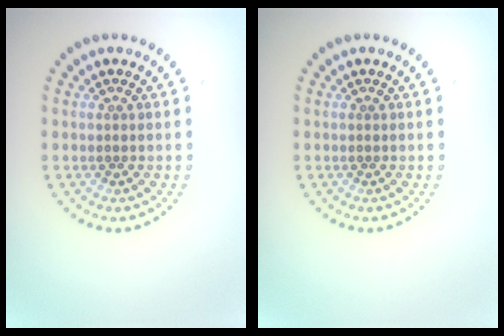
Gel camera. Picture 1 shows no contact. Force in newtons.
{"total": 0.0}